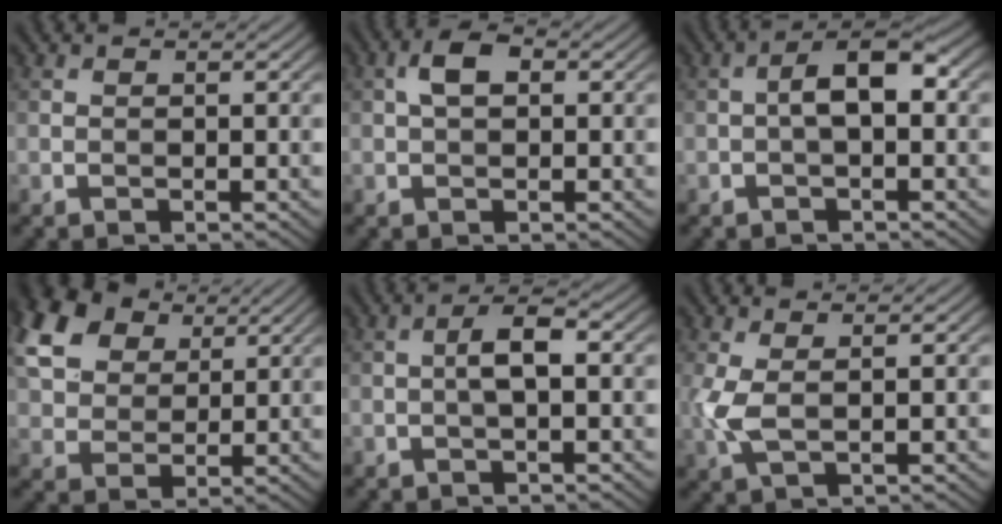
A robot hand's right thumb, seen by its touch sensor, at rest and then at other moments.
{"total": 3.4, "force": [0.6, 1.9, 2.7], "torque": [-0.053, 0.010, 0.007]}
{"total": 4.4, "force": [-0.2, 1.8, 4.1], "torque": [-0.068, 0.013, -0.009]}
{"total": 12.6, "force": [6.1, 8.4, 7.1], "torque": [-0.197, 0.031, 0.110]}
{"total": 3.2, "force": [-0.2, 0.8, 3.1], "torque": [-0.057, 0.012, -0.009]}
{"total": 3.7, "force": [0.5, 1.4, 3.3], "torque": [-0.093, 0.001, 0.009]}